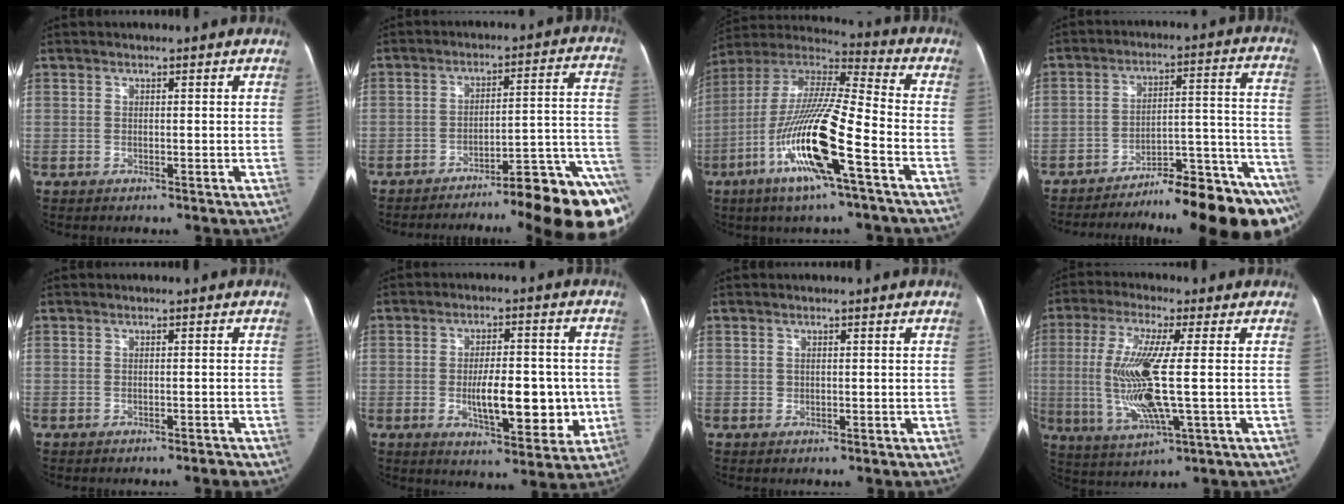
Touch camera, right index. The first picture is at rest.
{"total": 20.1, "force": [-14.6, 0.2, 13.9], "torque": [-0.073, 0.032, -0.207]}
{"total": 19.2, "force": [-7.4, 1.5, 17.6], "torque": [-0.367, -0.014, -0.143]}
{"total": 20.3, "force": [-17.1, 1.1, 10.9], "torque": [-0.067, 0.039, -0.248]}
{"total": 1.5, "force": [-1.2, 0.4, 0.9], "torque": [-0.015, 0.000, -0.015]}
{"total": 12.2, "force": [-1.9, 4.6, 11.1], "torque": [-0.166, 0.008, -0.022]}
{"total": 0.8, "force": [0.0, 0.7, 0.2], "torque": [-0.004, 0.003, 0.002]}
{"total": 12.8, "force": [-0.7, 1.3, 12.7], "torque": [-0.271, -0.008, -0.013]}